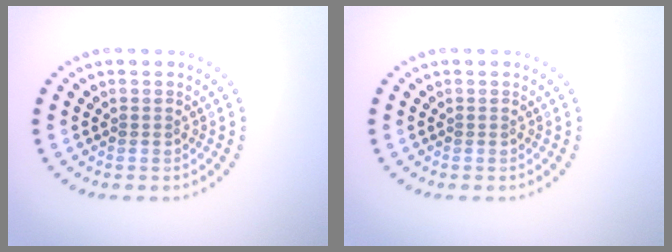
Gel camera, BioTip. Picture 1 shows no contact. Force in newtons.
{"total": 0.0}